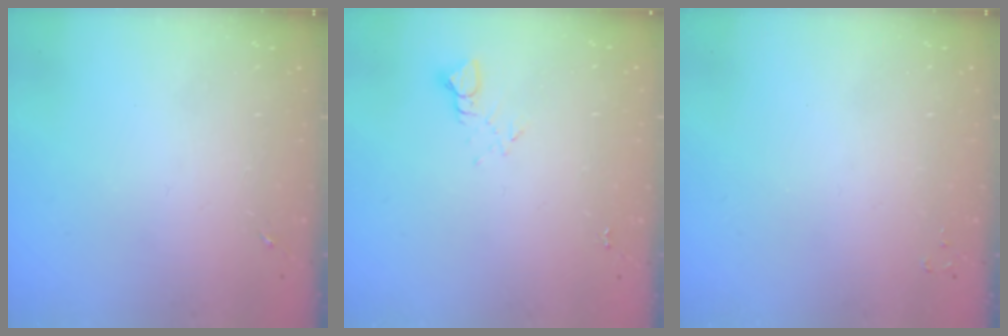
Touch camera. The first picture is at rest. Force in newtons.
{"total": 4.0, "press": 4.0, "slide": 0.4}
{"total": 2.0, "press": 2.0, "slide": 0.3}